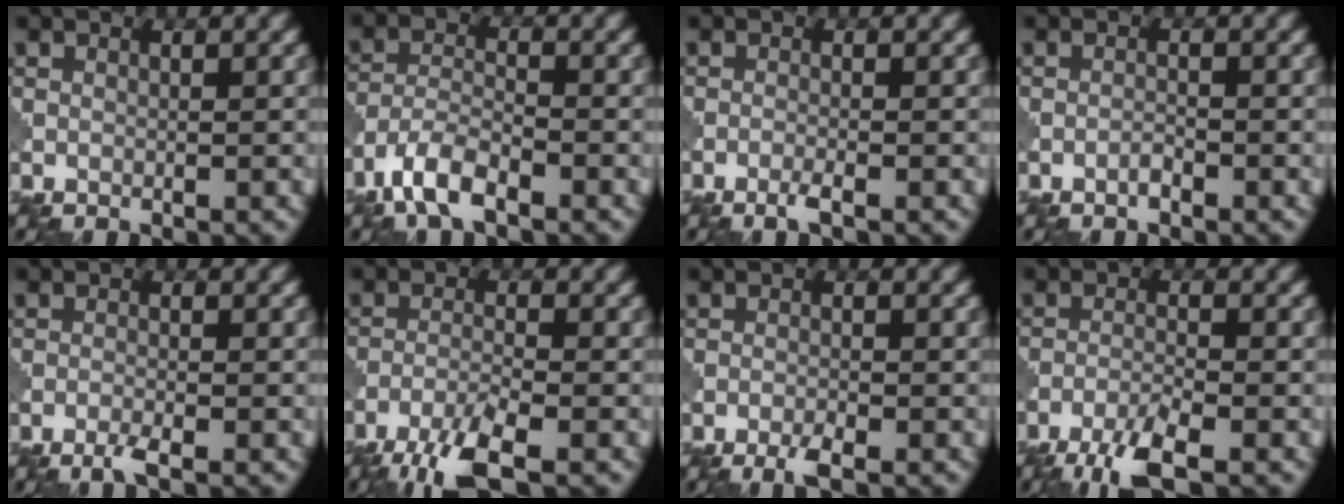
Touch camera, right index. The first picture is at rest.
{"total": 4.8, "force": [-3.5, 1.5, 2.9], "torque": [-0.060, -0.003, -0.078]}
{"total": 1.3, "force": [-0.8, 0.1, 1.0], "torque": [-0.018, 0.002, -0.022]}
{"total": 0.9, "force": [-0.7, 0.1, 0.5], "torque": [-0.010, 0.003, -0.015]}
{"total": 1.6, "force": [-1.1, 0.1, 1.1], "torque": [-0.022, 0.000, -0.026]}
{"total": 5.3, "force": [-3.7, 0.9, 3.6], "torque": [-0.070, -0.008, -0.078]}
{"total": 1.9, "force": [-1.3, 0.3, 1.4], "torque": [-0.026, 0.000, -0.027]}
{"total": 4.3, "force": [-3.0, 0.6, 2.9], "torque": [-0.061, -0.004, -0.064]}